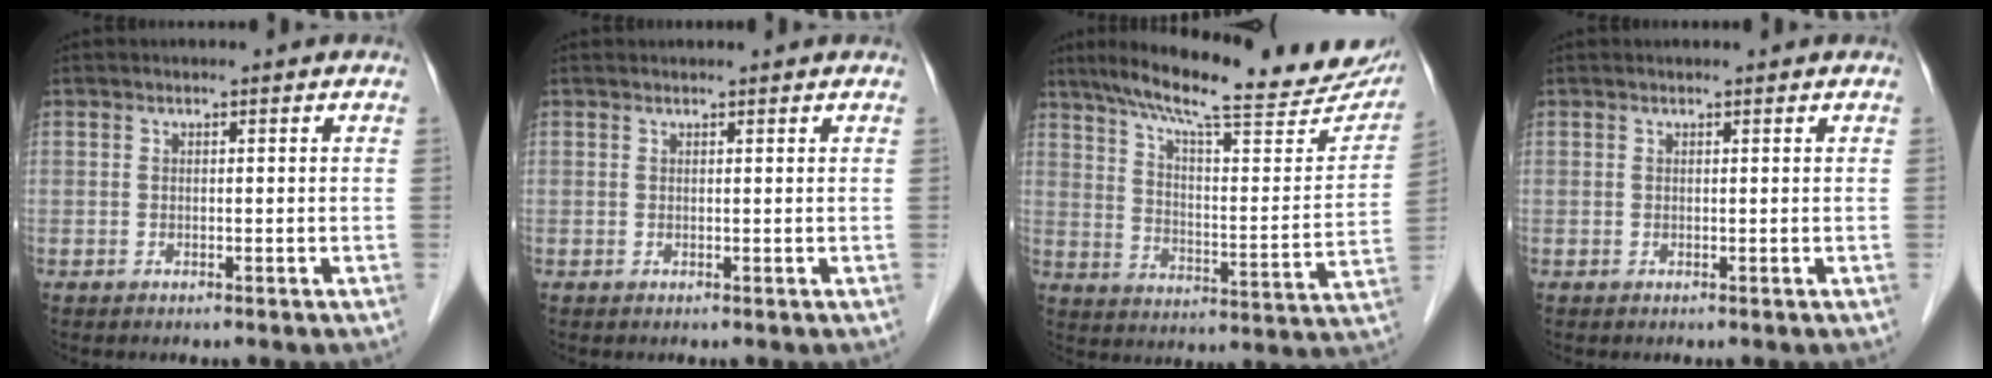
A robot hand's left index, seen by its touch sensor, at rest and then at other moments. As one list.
[{"total": 1.7, "force": [1.6, 0.1, 0.3], "torque": [-0.009, 0.016, 0.022]}, {"total": 26.3, "force": [21.6, 4.4, 14.4], "torque": [-0.218, -0.016, 0.287]}, {"total": 1.1, "force": [1.0, 0.0, 0.3], "torque": [-0.010, 0.011, 0.012]}]